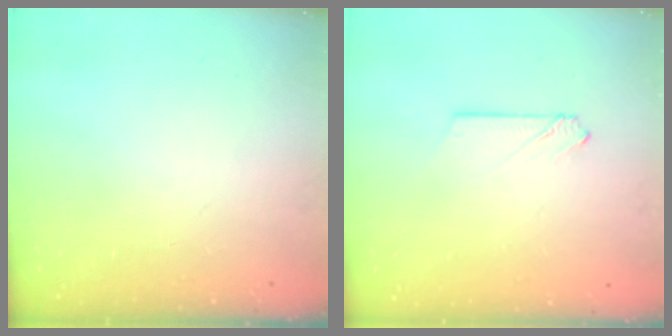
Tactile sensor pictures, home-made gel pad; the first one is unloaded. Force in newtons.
{"total": 2.2, "press": 2.1, "slide": 0.3}